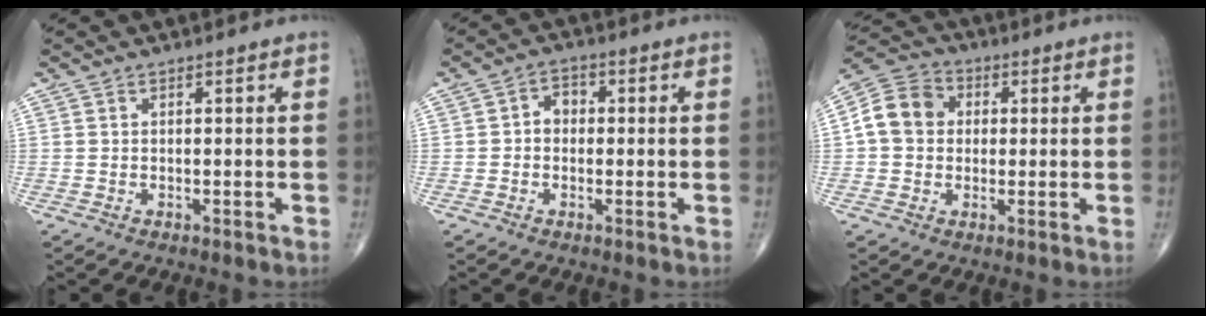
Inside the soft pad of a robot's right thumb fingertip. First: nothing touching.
{"total": 3.1, "force": [-0.1, 2.6, 1.8], "torque": [-0.014, 0.016, -0.011]}
{"total": 9.5, "force": [0.9, 7.9, 5.1], "torque": [-0.079, 0.022, 0.004]}